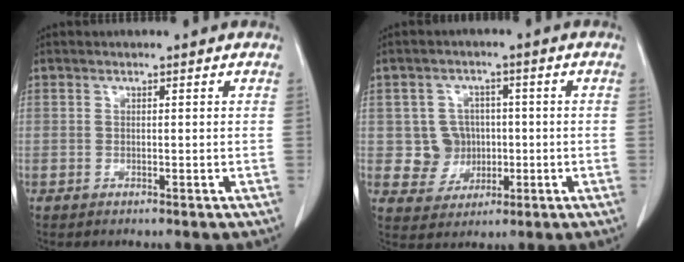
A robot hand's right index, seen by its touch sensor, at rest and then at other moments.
{"total": 5.8, "force": [-0.1, 5.7, 1.2], "torque": [-0.015, 0.015, 0.005]}